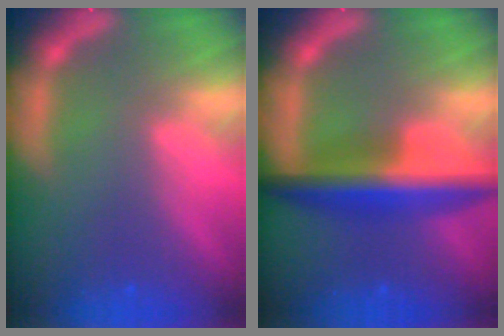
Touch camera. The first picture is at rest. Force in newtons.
{"total": 7.1}